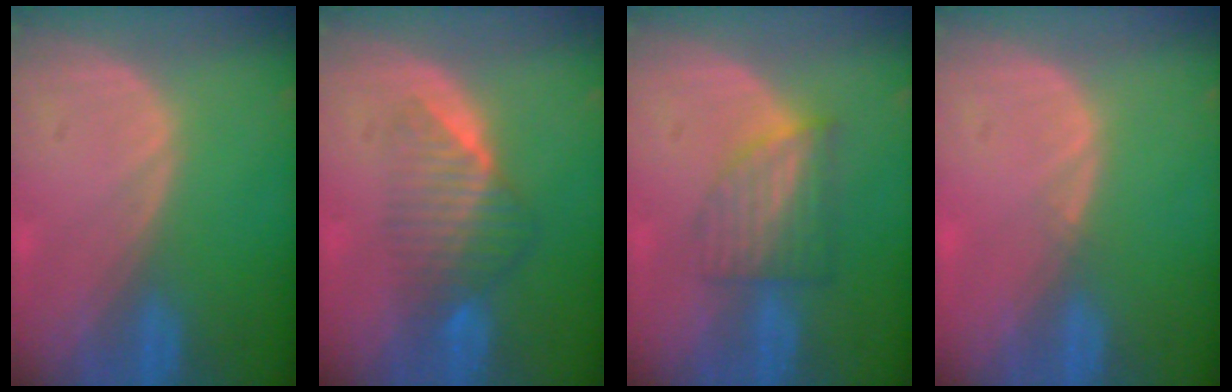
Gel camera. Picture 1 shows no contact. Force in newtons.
{"total": 6.6, "press": 5.8, "slide": 3.2}
{"total": 6.3, "press": 5.6, "slide": 2.9}
{"total": 0.6, "press": 0.5, "slide": 0.4}